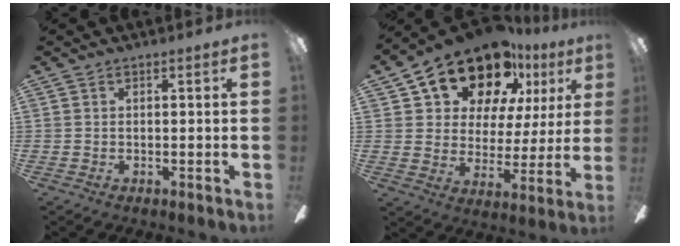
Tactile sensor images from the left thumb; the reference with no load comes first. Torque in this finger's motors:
{"motor_torque": [1.07, 2.36, 1.36, -1.41, 0.10]}